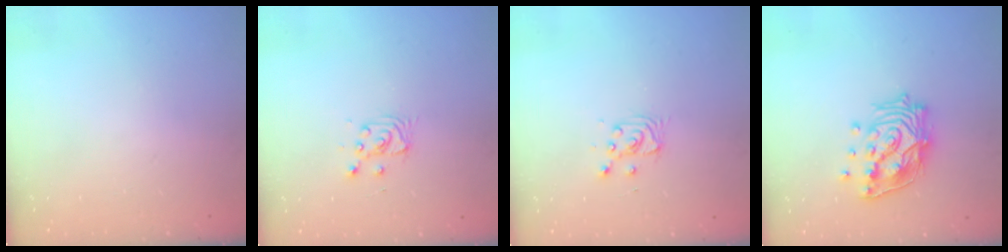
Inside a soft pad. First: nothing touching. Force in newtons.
{"total": 4.0, "press": 4.0, "slide": 0.4}
{"total": 4.0, "press": 4.0, "slide": 0.4}
{"total": 16.3, "press": 16.2, "slide": 2.1}